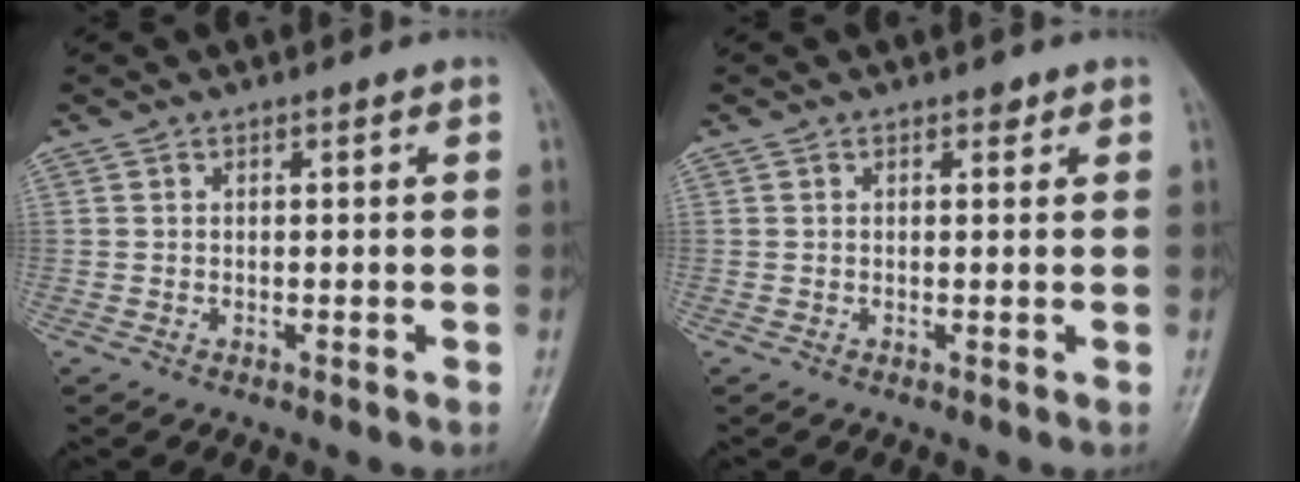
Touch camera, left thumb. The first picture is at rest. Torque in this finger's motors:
{"motor_torque": [0.46, -0.40, 0.04, -0.26, 0.10]}